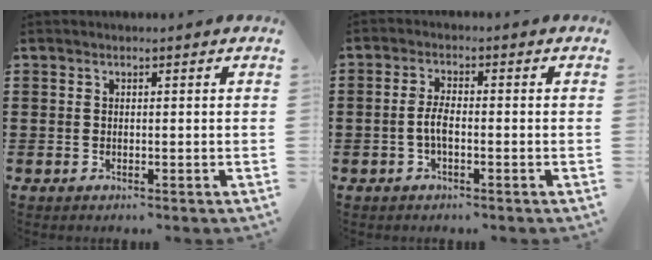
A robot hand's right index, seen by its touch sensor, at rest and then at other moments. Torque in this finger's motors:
{"motor_torque": [2.14, 0.00, 0.08, 0.03]}